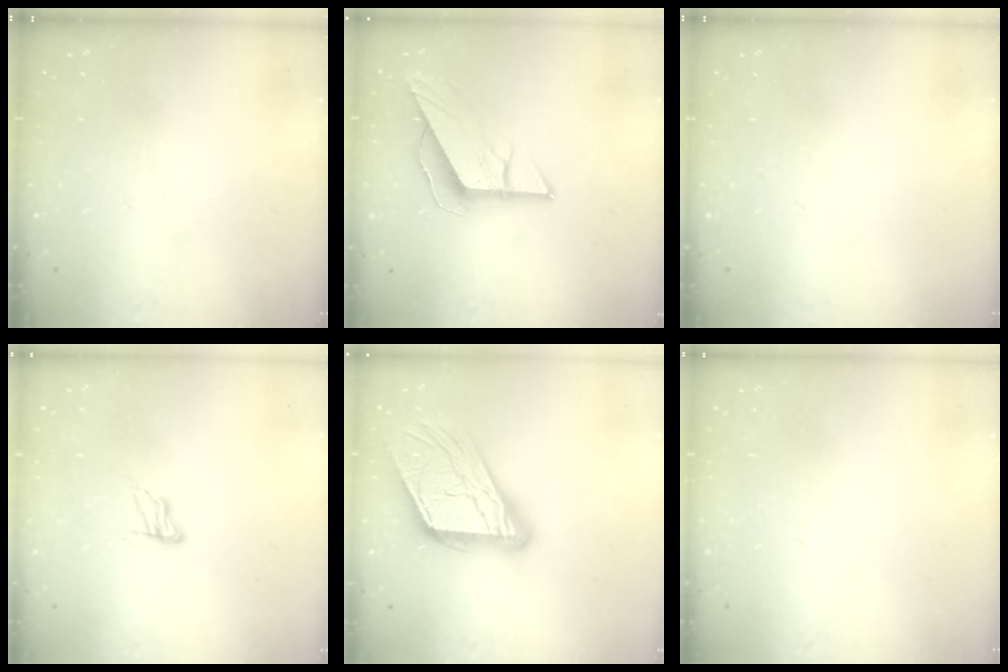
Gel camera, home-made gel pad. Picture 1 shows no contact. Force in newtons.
{"total": 9.1, "press": 9.1, "slide": 0.7}
{"total": 0.0}
{"total": 5.8, "press": 5.8, "slide": 0.5}
{"total": 18.3, "press": 18.2, "slide": 1.8}
{"total": 2.7, "press": 2.7, "slide": 0.3}